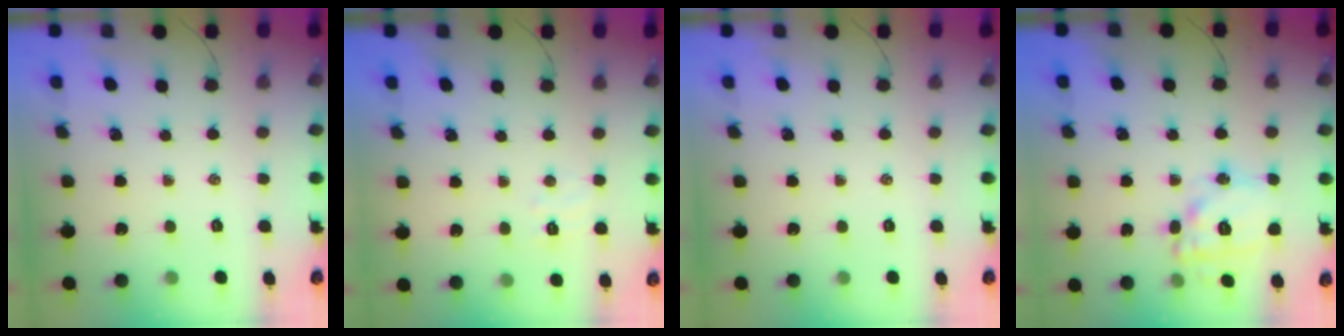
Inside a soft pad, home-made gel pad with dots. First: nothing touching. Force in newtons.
{"total": 4.5, "press": 4.3, "slide": 1.2}
{"total": 0.0}
{"total": 13.1, "press": 13.1, "slide": 0.1}